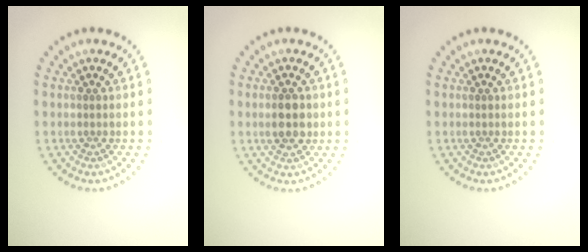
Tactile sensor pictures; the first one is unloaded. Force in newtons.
{"total": 2.9, "press": 2.9, "slide": 0.1}
{"total": 0.0}